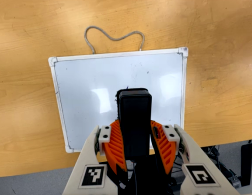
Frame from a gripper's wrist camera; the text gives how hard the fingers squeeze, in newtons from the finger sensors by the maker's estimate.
{"total": 5.2, "left": 4.7, "right": 5.7}